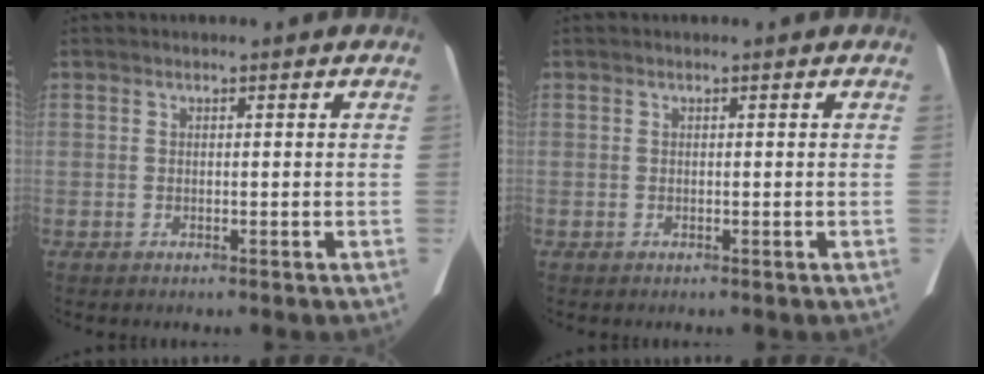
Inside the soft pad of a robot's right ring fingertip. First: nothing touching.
{"total": 0.0}